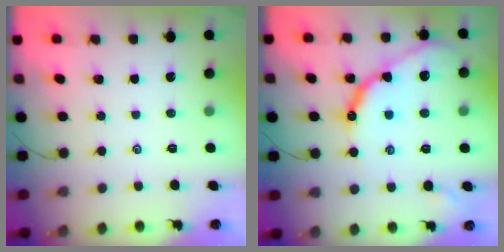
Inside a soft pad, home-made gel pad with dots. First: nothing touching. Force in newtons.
{"total": 13.8, "press": 13.8, "slide": 1.3}